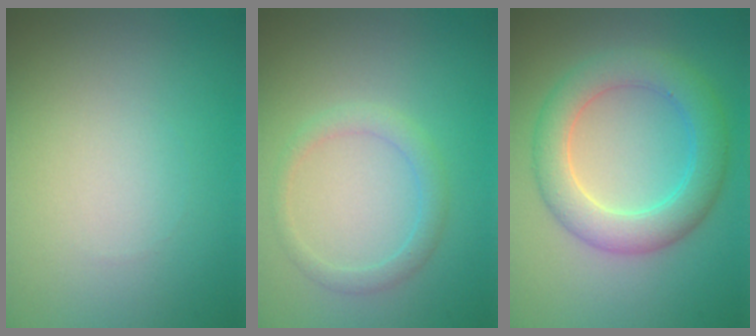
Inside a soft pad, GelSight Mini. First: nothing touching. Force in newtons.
{"total": 1.8, "press": 1.8, "slide": 0.1}
{"total": 5.2, "press": 5.2, "slide": 0.1}